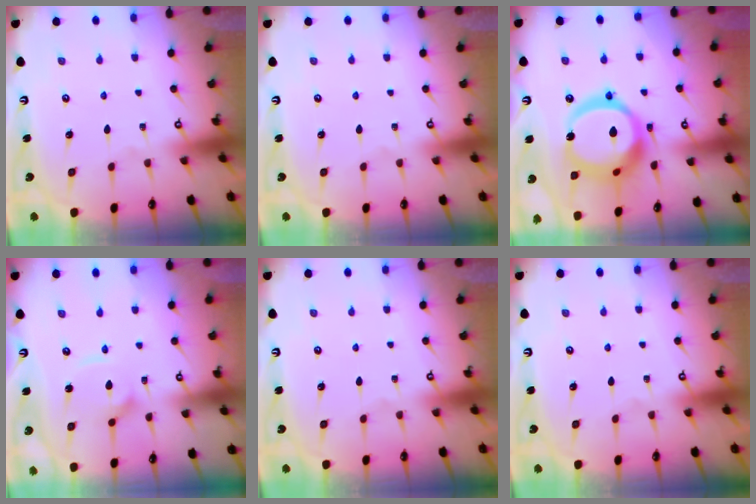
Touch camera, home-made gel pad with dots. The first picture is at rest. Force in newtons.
{"total": 0.0}
{"total": 23.1, "press": 23.0, "slide": 2.4}
{"total": 8.4, "press": 8.4, "slide": 0.8}
{"total": 0.0}
{"total": 0.0}